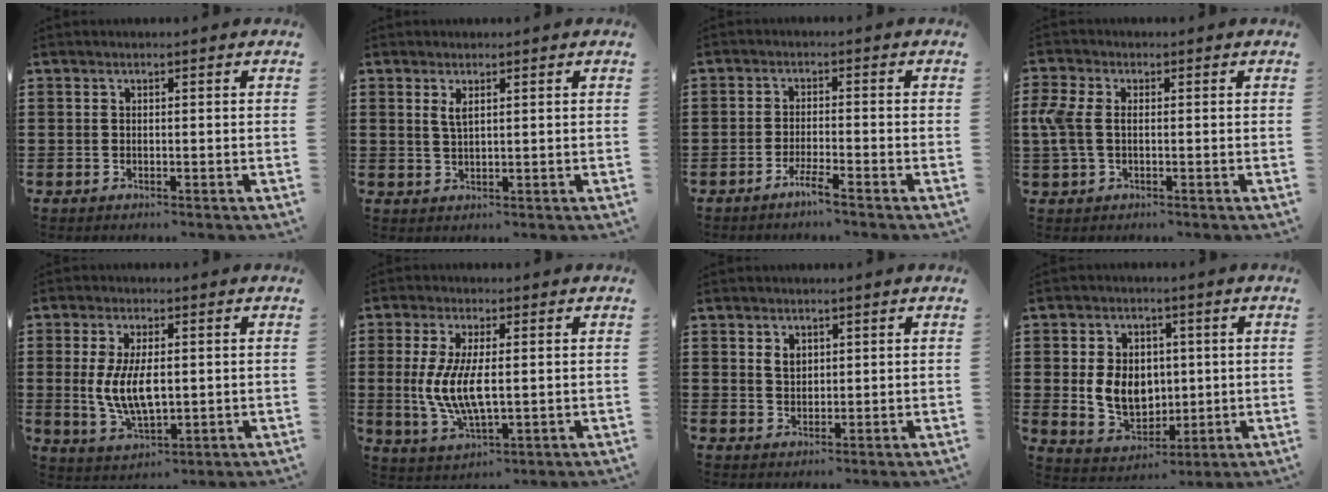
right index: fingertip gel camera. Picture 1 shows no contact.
{"total": 2.1, "force": [1.1, 0.6, 1.7], "torque": [-0.035, 0.002, 0.018]}
{"total": 2.9, "force": [-2.3, -0.2, 1.8], "torque": [-0.037, -0.002, -0.043]}
{"total": 4.3, "force": [0.0, 2.5, 3.6], "torque": [-0.108, -0.005, -0.011]}
{"total": 7.6, "force": [0.3, 3.5, 6.7], "torque": [-0.147, 0.001, 0.002]}
{"total": 7.9, "force": [0.1, 3.0, 7.4], "torque": [-0.163, -0.005, -0.004]}
{"total": 2.2, "force": [1.0, 1.5, 1.2], "torque": [-0.028, 0.005, 0.020]}
{"total": 7.8, "force": [0.5, 6.1, 4.7], "torque": [-0.096, 0.009, 0.009]}